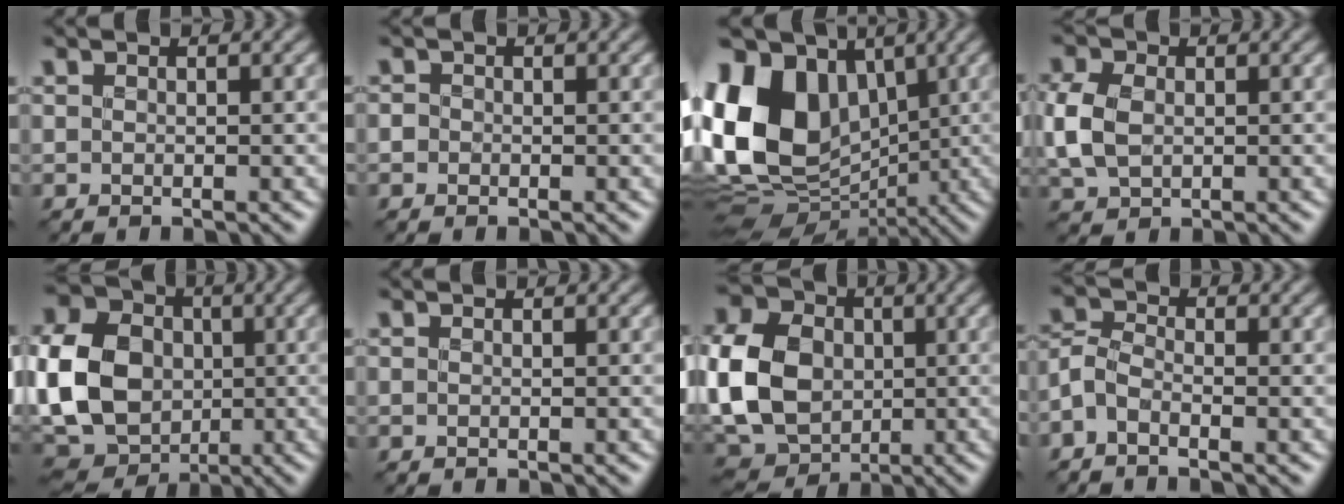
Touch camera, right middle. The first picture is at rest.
{"total": 0.8, "force": [0.0, 0.7, 0.1], "torque": [0.001, 0.009, 0.005]}
{"total": 14.7, "force": [2.0, 10.6, 10.0], "torque": [-0.209, 0.016, 0.019]}
{"total": 4.0, "force": [-0.4, 2.9, 2.7], "torque": [-0.070, 0.002, -0.015]}
{"total": 12.4, "force": [-1.6, 9.7, 7.5], "torque": [-0.166, -0.003, -0.031]}
{"total": 0.0}
{"total": 11.1, "force": [-0.9, 8.5, 7.0], "torque": [-0.158, 0.001, -0.028]}
{"total": 1.9, "force": [-1.7, 0.5, 0.6], "torque": [-0.005, 0.007, -0.049]}